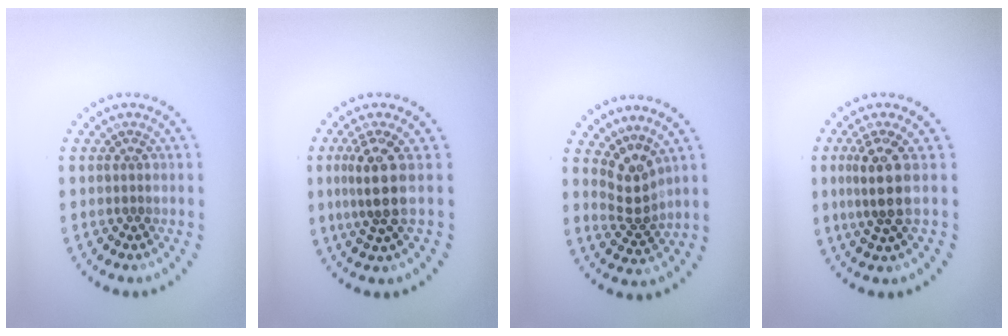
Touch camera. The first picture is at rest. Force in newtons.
{"total": 3.5, "press": 2.7, "slide": 2.2}
{"total": 2.9, "press": 2.1, "slide": 2.0}
{"total": 3.4, "press": 2.7, "slide": 2.2}